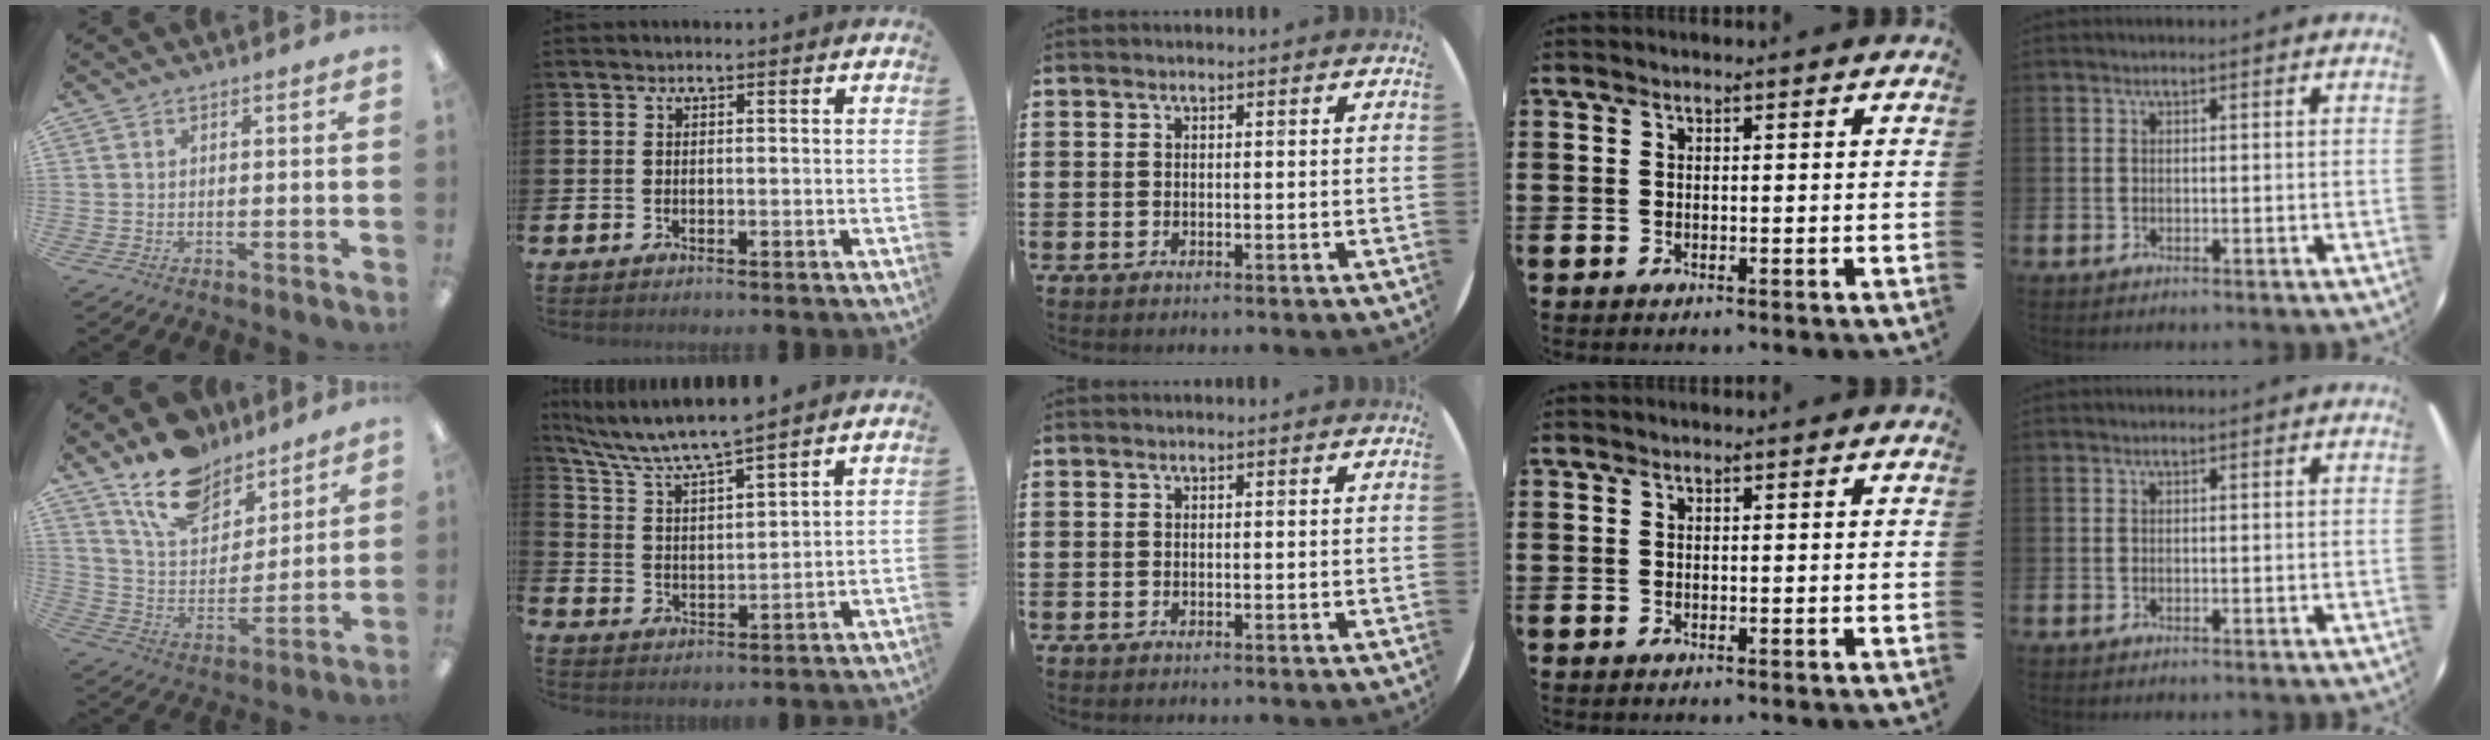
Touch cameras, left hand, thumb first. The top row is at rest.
{"thumb": {"total": 10.4, "force": [8.2, 5.9, 2.4], "torque": [-0.037, -0.053, 0.153]}, "index": {"total": 4.4, "force": [4.3, -0.2, 1.2], "torque": [-0.043, -0.016, 0.077]}}